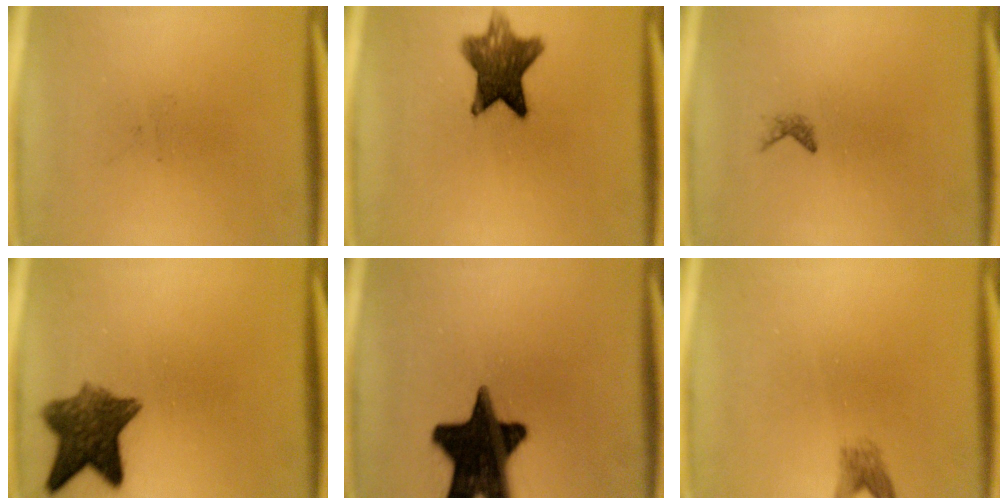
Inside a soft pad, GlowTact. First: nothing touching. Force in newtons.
{"total": 9.5}
{"total": 0.6}
{"total": 8.8}
{"total": 19.6}
{"total": 1.8}